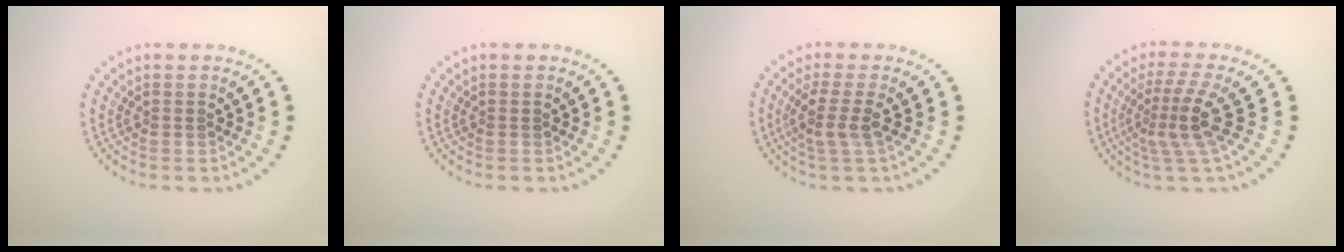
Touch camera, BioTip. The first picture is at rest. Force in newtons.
{"total": 0.0}
{"total": 2.5, "press": 2.0, "slide": 1.6}
{"total": 3.7, "press": 2.6, "slide": 2.7}